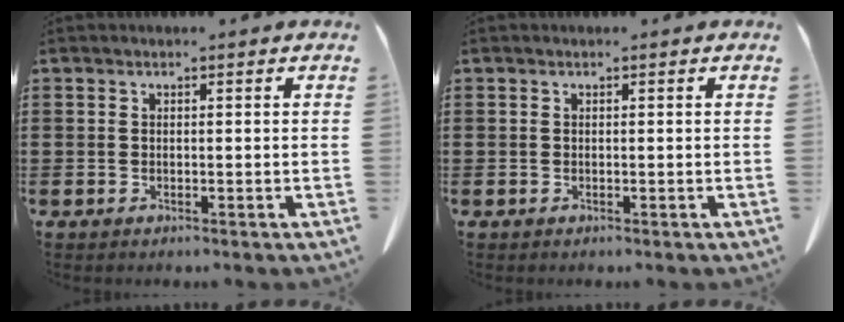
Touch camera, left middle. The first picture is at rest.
{"total": 0.0}